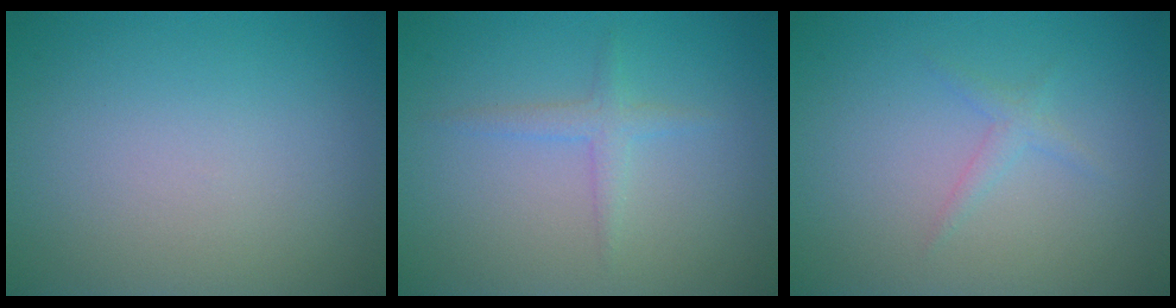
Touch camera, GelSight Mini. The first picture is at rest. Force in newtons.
{"total": 1.5, "press": 1.5, "slide": 0.1}
{"total": 1.1, "press": 1.1, "slide": 0.0}